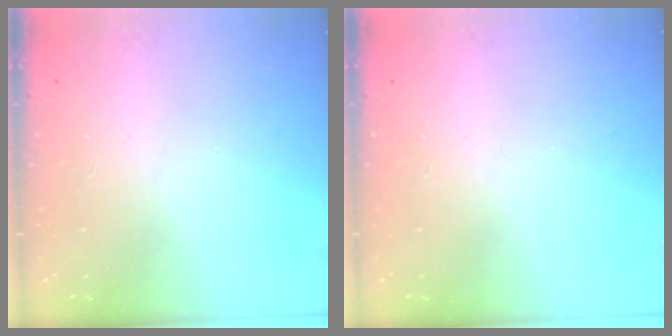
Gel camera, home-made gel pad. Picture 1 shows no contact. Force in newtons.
{"total": 0.0}